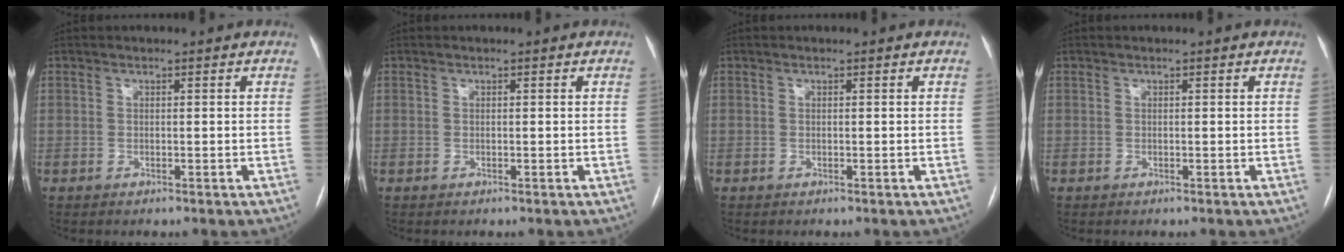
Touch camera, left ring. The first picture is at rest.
{"total": 0.0}
{"total": 0.0}
{"total": 0.0}